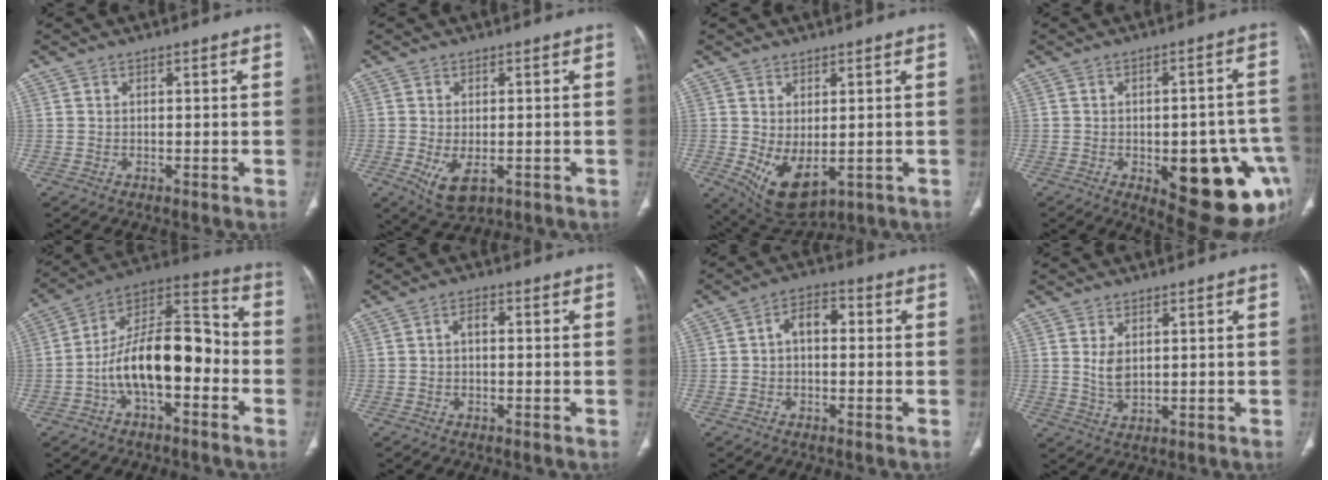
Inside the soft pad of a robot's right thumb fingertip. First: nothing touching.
{"total": 5.8, "force": [-1.8, 3.2, 4.5], "torque": [-0.079, -0.009, -0.019]}
{"total": 8.6, "force": [-1.4, 4.6, 7.1], "torque": [-0.112, -0.011, 0.002]}
{"total": 20.3, "force": [-7.0, 8.6, 17.0], "torque": [-0.146, 0.023, -0.067]}
{"total": 17.8, "force": [-4.5, 8.6, 14.9], "torque": [-0.228, 0.070, -0.082]}
{"total": 2.0, "force": [-0.2, 1.2, 1.6], "torque": [-0.020, 0.010, -0.009]}
{"total": 5.1, "force": [0.0, 3.3, 3.9], "torque": [-0.050, 0.021, -0.012]}
{"total": 3.8, "force": [0.9, 2.2, 2.9], "torque": [-0.052, -0.011, 0.026]}